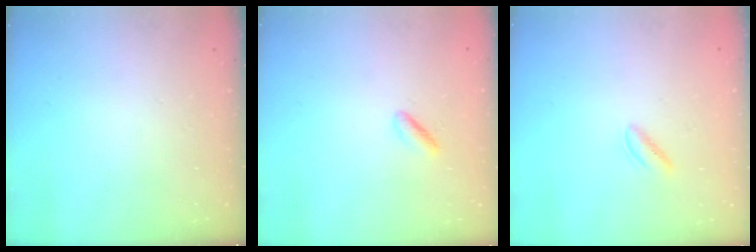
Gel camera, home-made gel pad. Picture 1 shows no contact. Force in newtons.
{"total": 1.1, "press": 0.9, "slide": 0.7}
{"total": 2.3, "press": 2.1, "slide": 0.9}